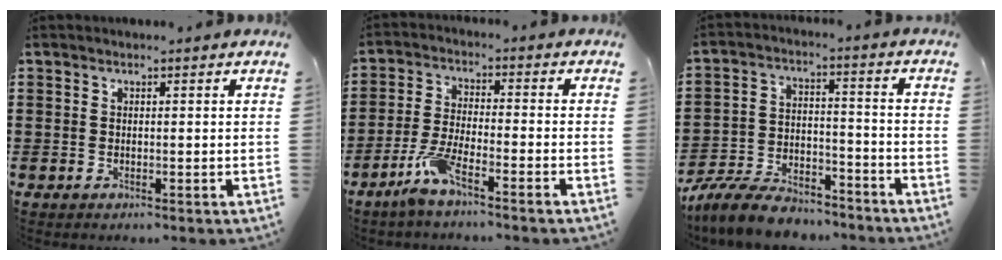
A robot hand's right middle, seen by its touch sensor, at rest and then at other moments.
{"total": 5.6, "force": [-4.0, 0.6, 3.9], "torque": [-0.091, -0.011, -0.079]}
{"total": 8.7, "force": [-8.1, 1.9, 2.6], "torque": [-0.053, 0.020, -0.157]}